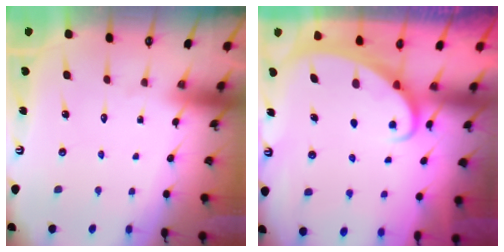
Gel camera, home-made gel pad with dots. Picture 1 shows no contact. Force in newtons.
{"total": 2.0, "press": 2.0, "slide": 0.2}